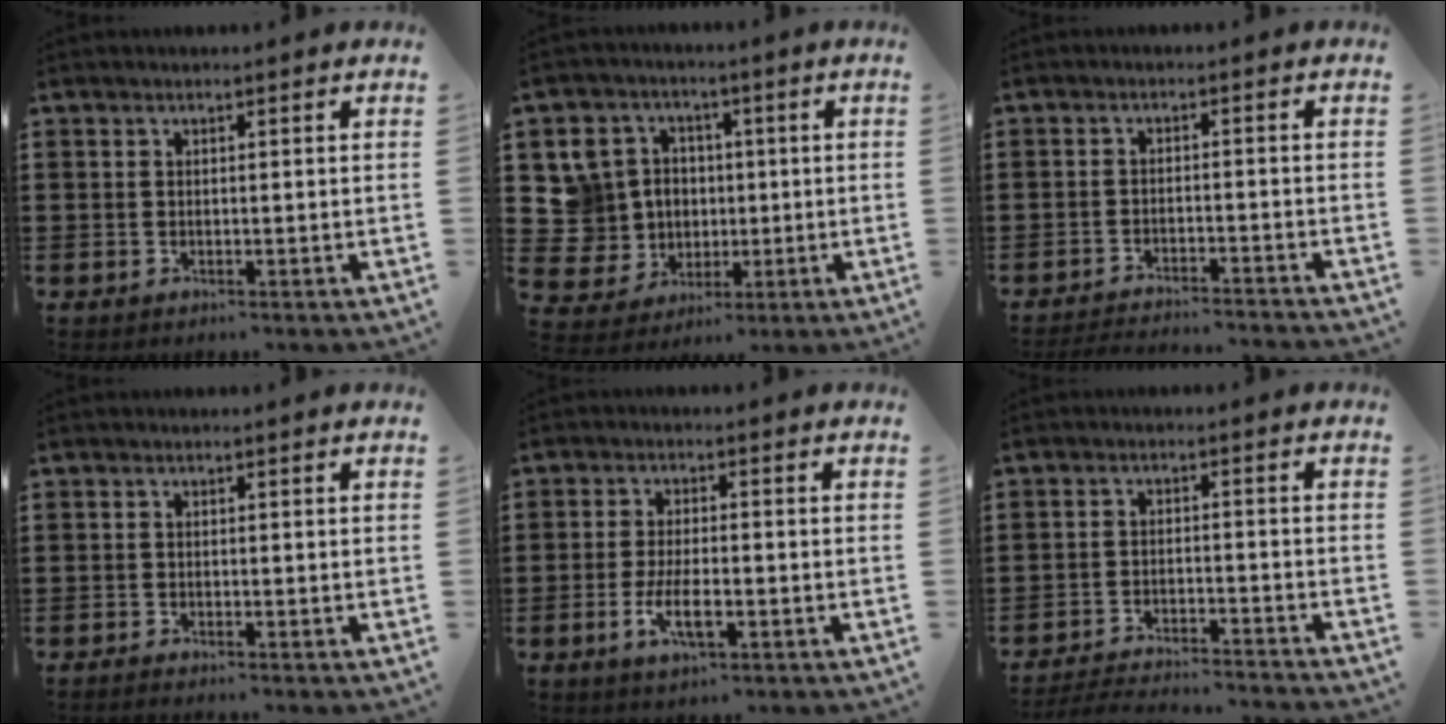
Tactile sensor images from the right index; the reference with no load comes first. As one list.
[{"total": 9.4, "force": [1.3, 9.1, 1.9], "torque": [-0.109, 0.004, 0.032]}, {"total": 3.0, "force": [-2.9, -0.3, 0.3], "torque": [-0.008, -0.003, -0.062]}, {"total": 0.7, "force": [-0.7, -0.1, 0.1], "torque": [-0.004, -0.003, -0.014]}, {"total": 5.4, "force": [-1.9, 1.9, 4.7], "torque": [-0.099, -0.004, -0.038]}, {"total": 3.9, "force": [-3.9, -0.1, 0.7], "torque": [-0.022, -0.006, -0.082]}]